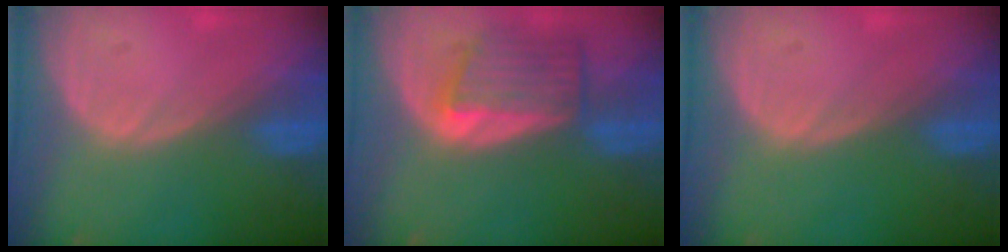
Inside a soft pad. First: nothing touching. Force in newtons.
{"total": 6.4, "press": 6.3, "slide": 1.3}
{"total": 0.0}